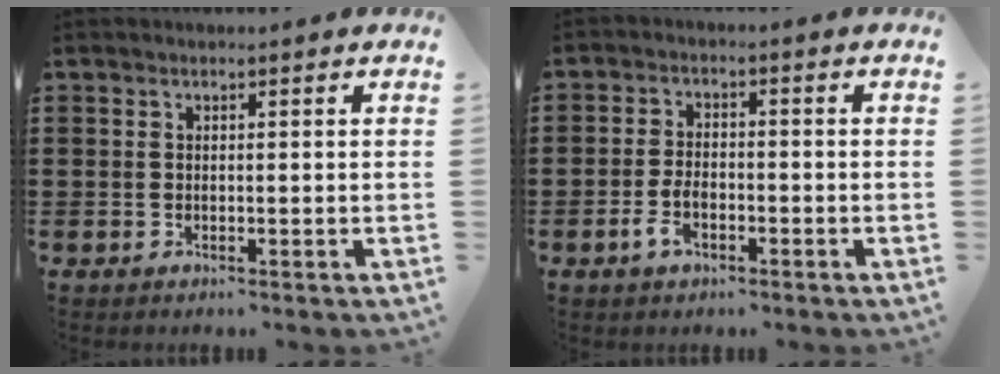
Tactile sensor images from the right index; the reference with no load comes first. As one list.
[{"total": 3.6, "force": [-1.7, 1.7, 2.6], "torque": [-0.062, -0.004, -0.034]}]